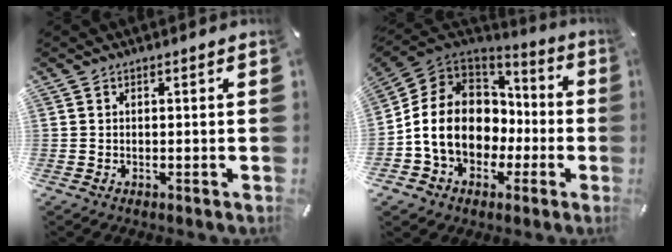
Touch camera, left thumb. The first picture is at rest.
{"total": 14.3, "force": [-2.2, 12.2, 7.2], "torque": [-0.166, 0.010, -0.034]}